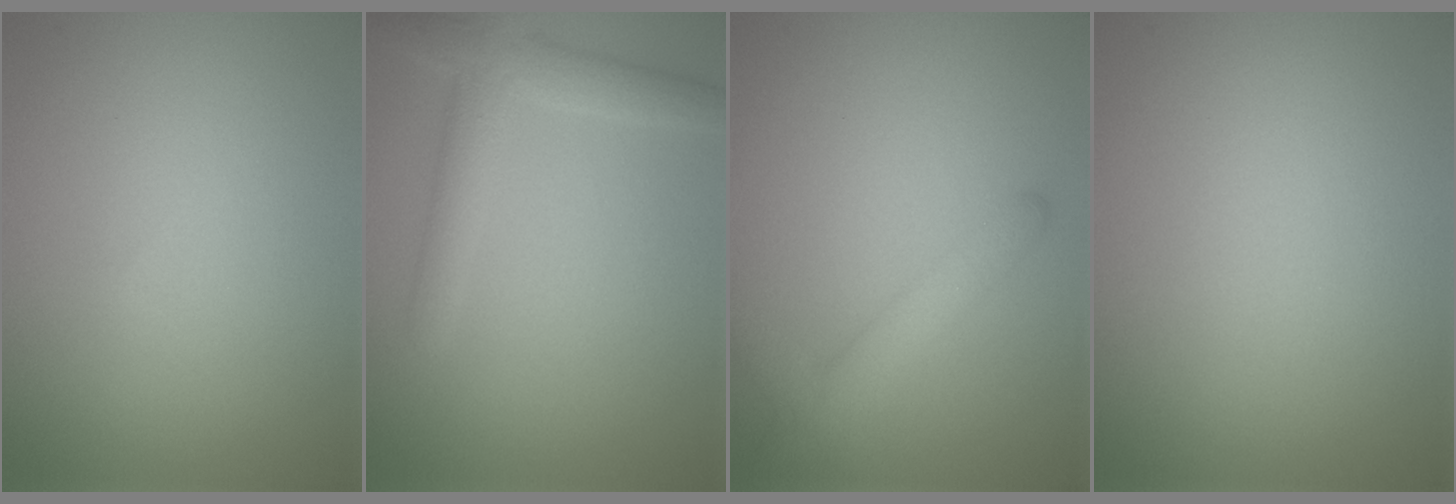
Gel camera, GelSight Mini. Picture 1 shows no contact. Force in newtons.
{"total": 3.5, "press": 3.5, "slide": 0.2}
{"total": 3.0, "press": 3.0, "slide": 0.2}
{"total": 0.0}